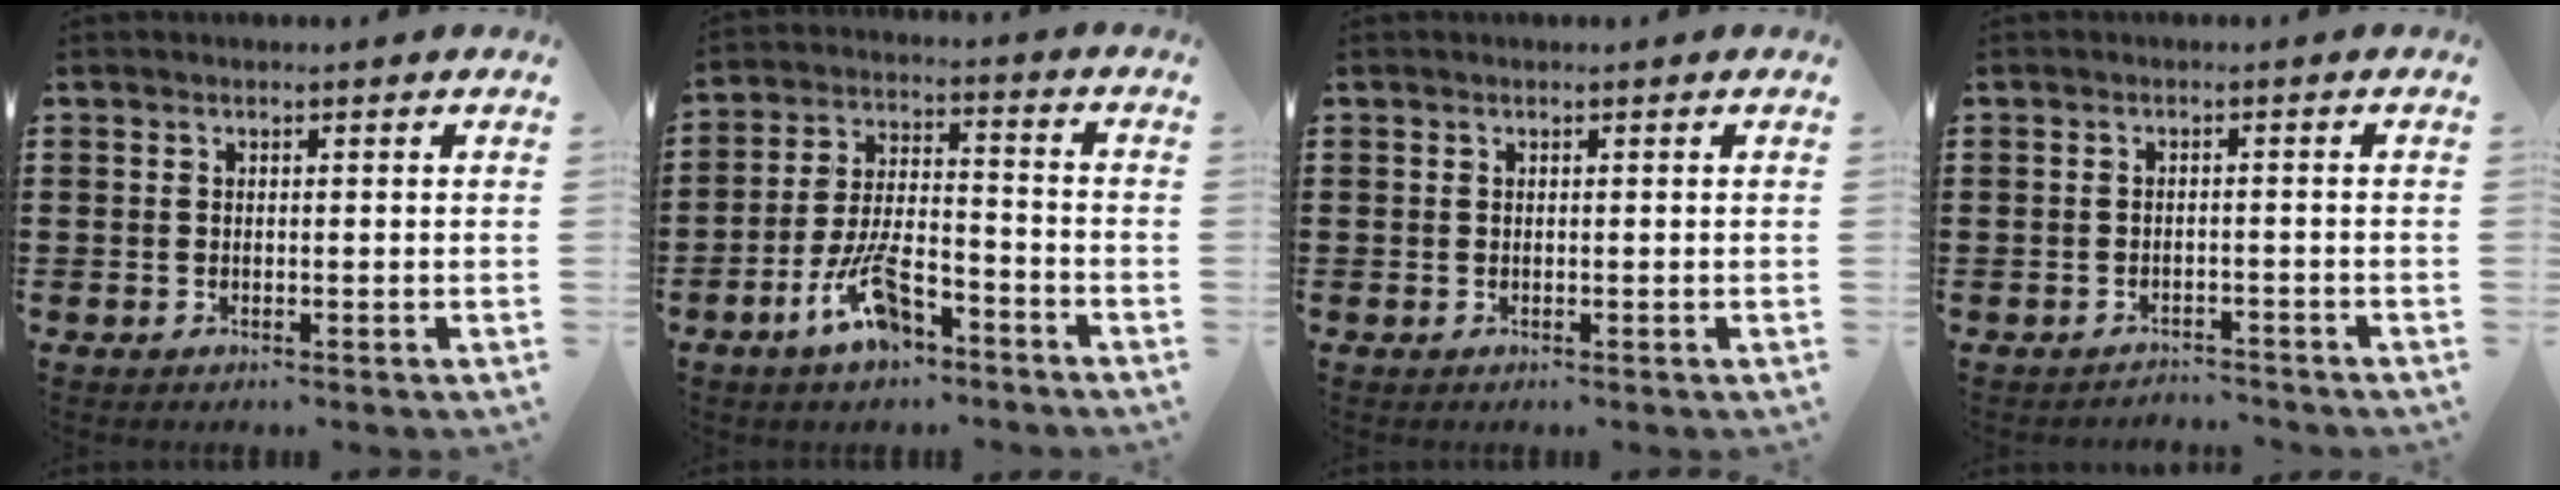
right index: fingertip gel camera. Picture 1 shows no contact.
{"total": 9.8, "force": [-5.9, 3.8, 6.8], "torque": [-0.152, 0.003, -0.110]}
{"total": 0.0}
{"total": 2.1, "force": [-2.1, 0.2, -0.2], "torque": [-0.004, 0.001, -0.048]}